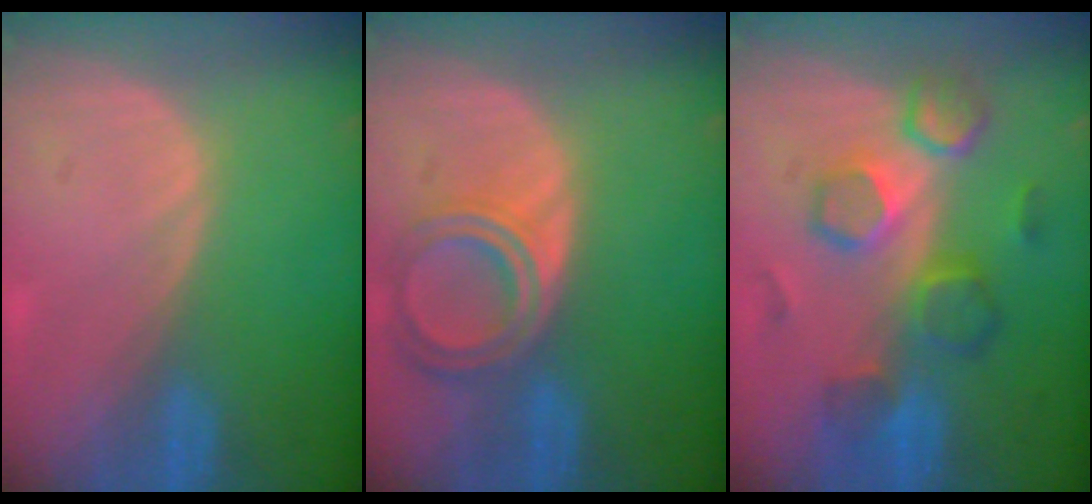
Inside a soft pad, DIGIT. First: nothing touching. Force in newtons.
{"total": 6.5, "press": 5.9, "slide": 2.8}
{"total": 8.4, "press": 8.3, "slide": 1.4}